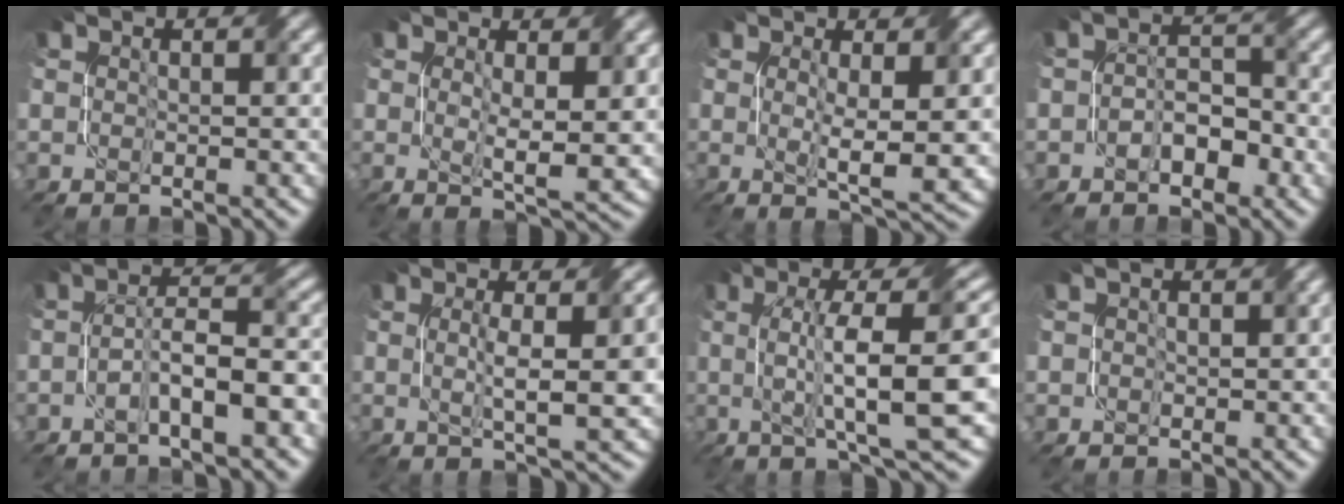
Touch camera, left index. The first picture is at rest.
{"total": 3.5, "force": [0.7, 0.8, 3.4], "torque": [-0.062, -0.011, 0.016]}
{"total": 3.8, "force": [0.3, 0.6, 3.8], "torque": [-0.068, -0.011, 0.009]}
{"total": 2.9, "force": [-1.4, 1.8, 1.8], "torque": [-0.027, 0.007, -0.023]}
{"total": 5.7, "force": [-2.5, 1.4, 4.9], "torque": [-0.086, 0.016, -0.046]}
{"total": 5.4, "force": [0.0, 1.0, 5.2], "torque": [-0.078, 0.004, 0.000]}
{"total": 10.5, "force": [0.3, 2.3, 10.3], "torque": [-0.146, 0.012, 0.006]}
{"total": 0.9, "force": [0.2, 0.8, 0.5], "torque": [-0.005, 0.000, 0.002]}